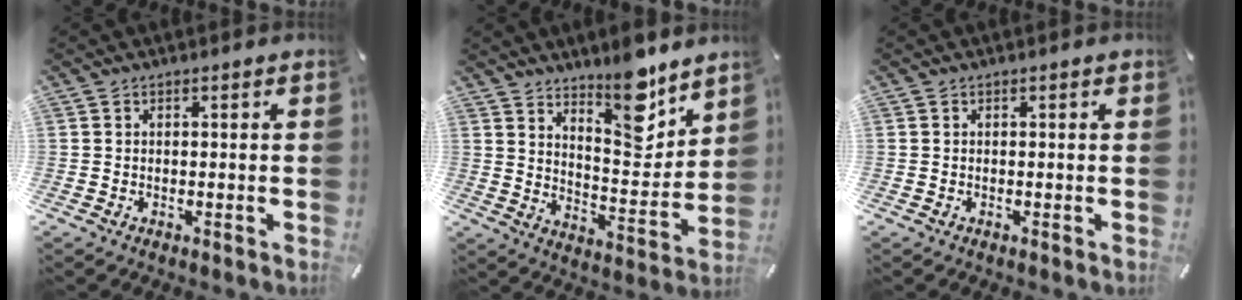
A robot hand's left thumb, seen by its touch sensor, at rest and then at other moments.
{"total": 13.1, "force": [10.5, 4.5, 6.5], "torque": [-0.073, -0.092, 0.183]}
{"total": 0.0}